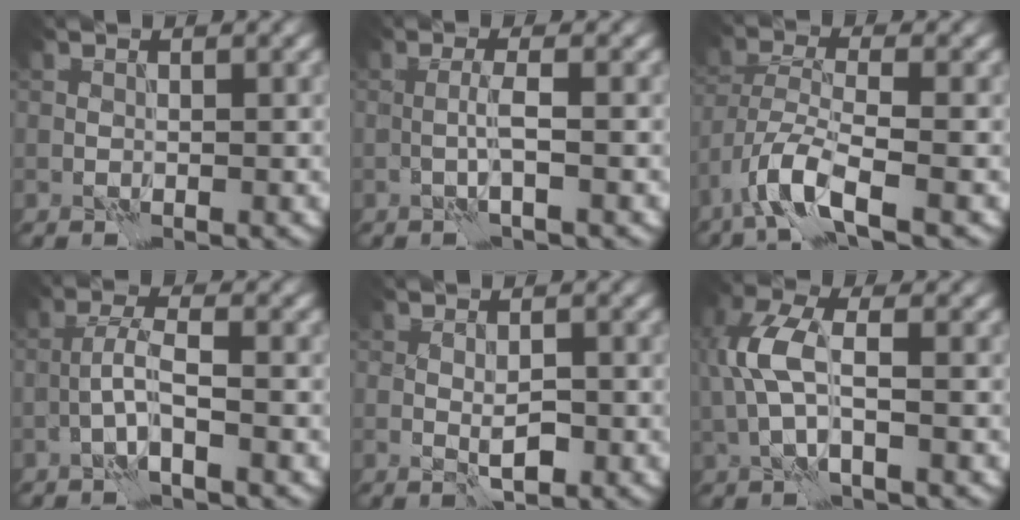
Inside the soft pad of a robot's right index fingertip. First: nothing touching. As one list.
[{"total": 1.8, "force": [-0.4, 0.0, 1.8], "torque": [-0.037, 0.001, -0.009]}, {"total": 5.4, "force": [-3.2, 1.5, 4.1], "torque": [-0.086, -0.003, -0.073]}, {"total": 2.8, "force": [-1.2, 0.4, 2.5], "torque": [-0.051, 0.011, -0.030]}, {"total": 2.0, "force": [-0.4, 0.8, 1.8], "torque": [-0.031, -0.005, -0.002]}, {"total": 4.9, "force": [0.0, 2.2, 4.4], "torque": [-0.109, 0.012, -0.006]}]